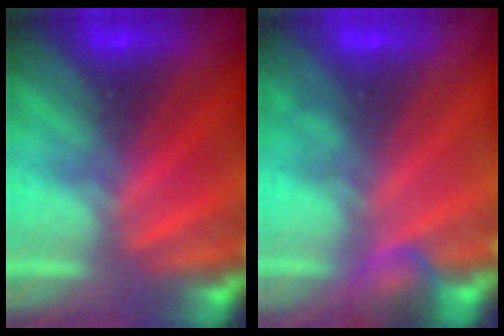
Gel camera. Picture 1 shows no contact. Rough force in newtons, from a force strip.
{"total": 2.5}